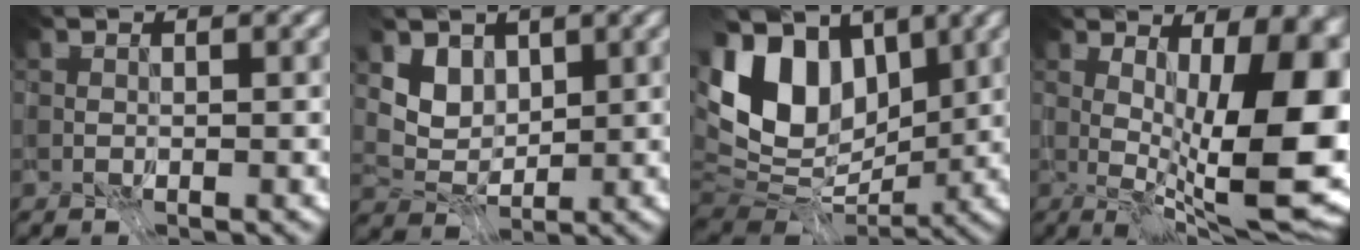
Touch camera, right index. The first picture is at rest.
{"total": 1.5, "force": [1.1, 0.9, 0.6], "torque": [-0.025, -0.010, 0.031]}
{"total": 9.2, "force": [1.3, 5.6, 7.2], "torque": [-0.134, 0.008, 0.025]}
{"total": 11.7, "force": [0.1, 2.3, 11.5], "torque": [-0.147, -0.008, 0.024]}